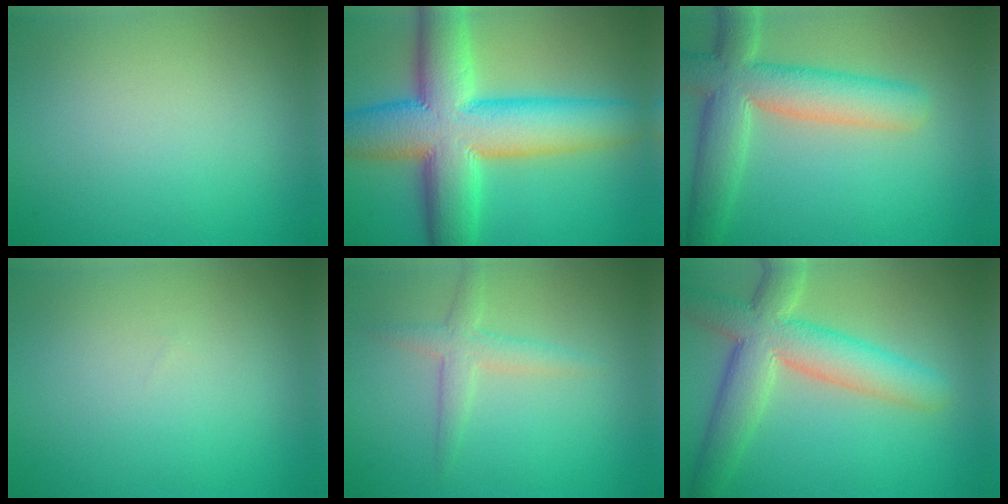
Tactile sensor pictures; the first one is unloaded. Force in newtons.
{"total": 13.9, "press": 13.9, "slide": 0.3}
{"total": 8.1, "press": 8.1, "slide": 0.6}
{"total": 0.0}
{"total": 2.4, "press": 2.4, "slide": 0.1}
{"total": 7.9, "press": 7.8, "slide": 0.7}